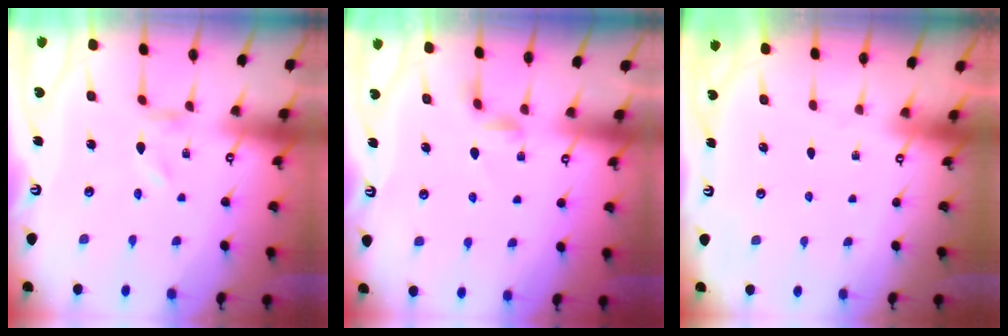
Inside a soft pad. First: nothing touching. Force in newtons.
{"total": 2.4, "press": 2.4, "slide": 0.4}
{"total": 0.0}